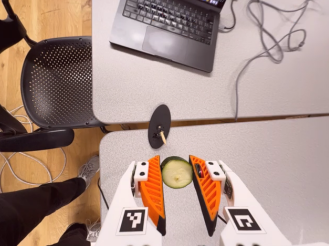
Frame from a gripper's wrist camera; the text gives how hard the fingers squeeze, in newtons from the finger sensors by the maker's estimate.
{"total": 8.6, "left": 8.8, "right": 8.4}